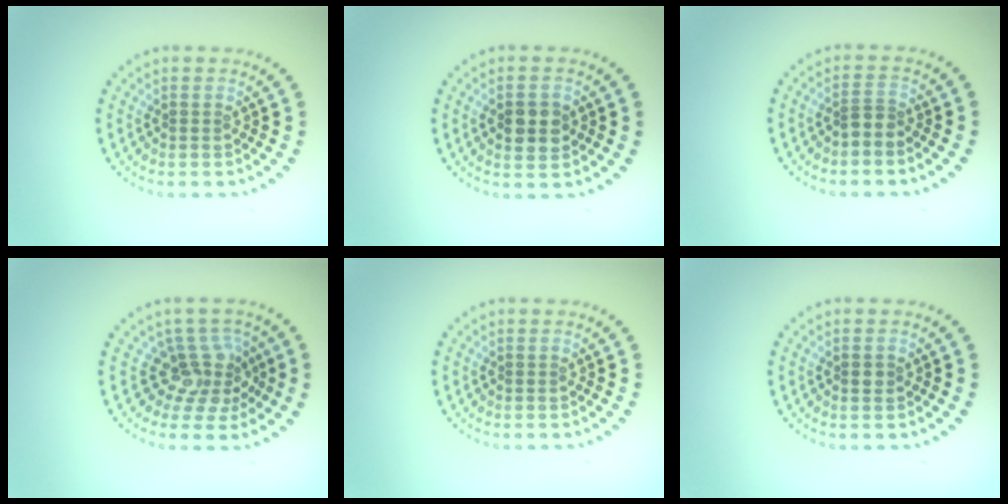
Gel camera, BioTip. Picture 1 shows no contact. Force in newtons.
{"total": 2.6, "press": 2.6, "slide": 0.0}
{"total": 1.3, "press": 0.9, "slide": 0.9}
{"total": 3.4, "press": 2.6, "slide": 2.3}
{"total": 0.0}
{"total": 1.0, "press": 1.0, "slide": 0.0}